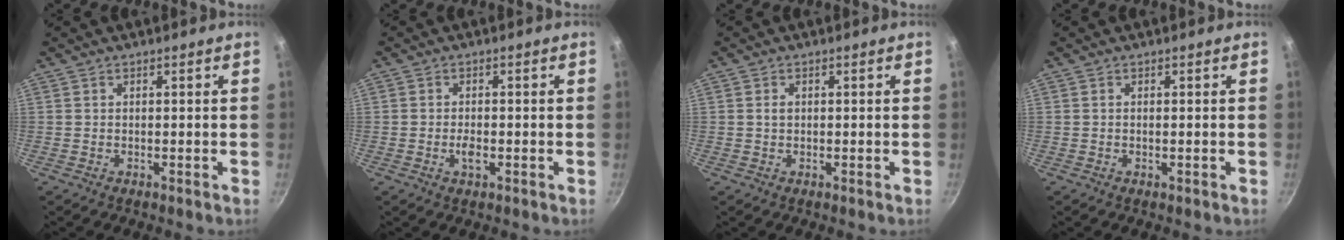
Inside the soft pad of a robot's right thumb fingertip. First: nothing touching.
{"total": 2.4, "force": [-0.7, 1.2, 1.9], "torque": [-0.035, 0.006, -0.014]}
{"total": 1.3, "force": [0.1, 0.9, 0.8], "torque": [-0.013, 0.004, 0.002]}
{"total": 0.0}